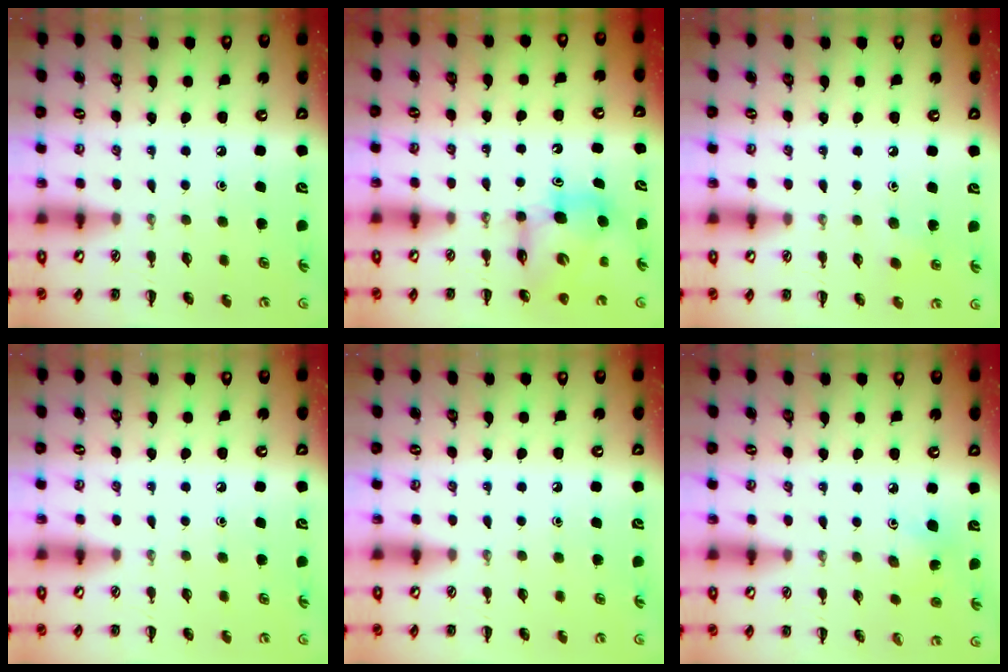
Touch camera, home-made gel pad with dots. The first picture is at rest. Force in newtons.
{"total": 7.0, "press": 6.9, "slide": 1.0}
{"total": 5.8, "press": 5.7, "slide": 1.3}
{"total": 0.0}
{"total": 0.0}
{"total": 4.8, "press": 4.7, "slide": 1.1}